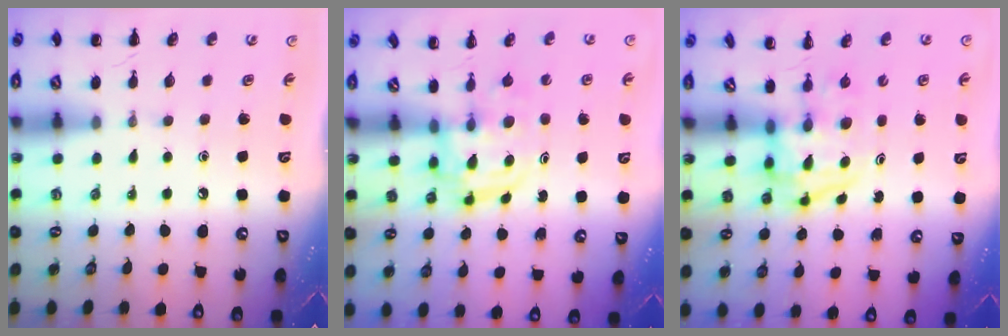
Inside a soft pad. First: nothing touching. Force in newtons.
{"total": 3.0, "press": 3.0, "slide": 0.4}
{"total": 3.8, "press": 3.8, "slide": 0.6}